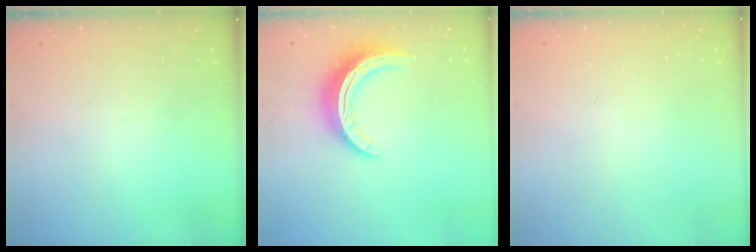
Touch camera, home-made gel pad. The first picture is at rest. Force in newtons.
{"total": 13.2, "press": 13.2, "slide": 0.3}
{"total": 2.6, "press": 2.6, "slide": 0.2}